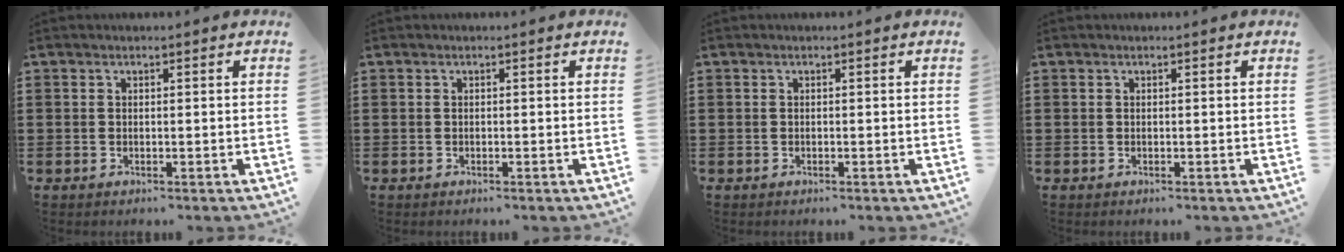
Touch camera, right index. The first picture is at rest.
{"total": 0.0}
{"total": 0.0}
{"total": 0.0}